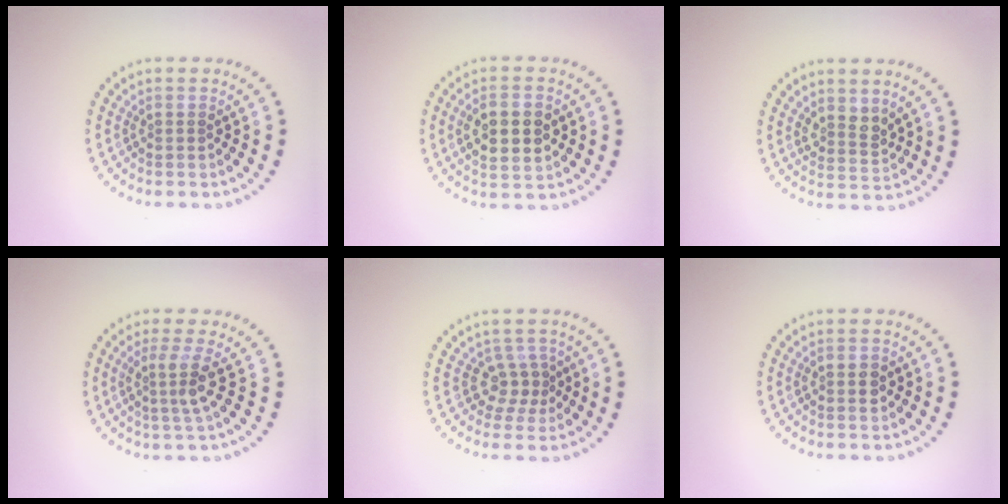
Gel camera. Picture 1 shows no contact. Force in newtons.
{"total": 4.1, "press": 4.1, "slide": 0.3}
{"total": 2.0, "press": 1.7, "slide": 1.0}
{"total": 2.7, "press": 1.9, "slide": 1.8}
{"total": 2.5, "press": 1.8, "slide": 1.7}
{"total": 1.9, "press": 1.9, "slide": 0.2}